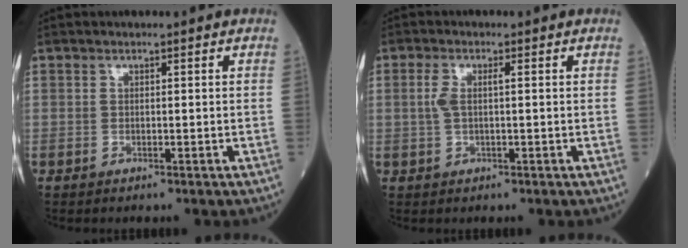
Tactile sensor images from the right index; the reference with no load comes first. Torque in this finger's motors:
{"motor_torque": [0.55, 0.28, 0.34, 0.09]}